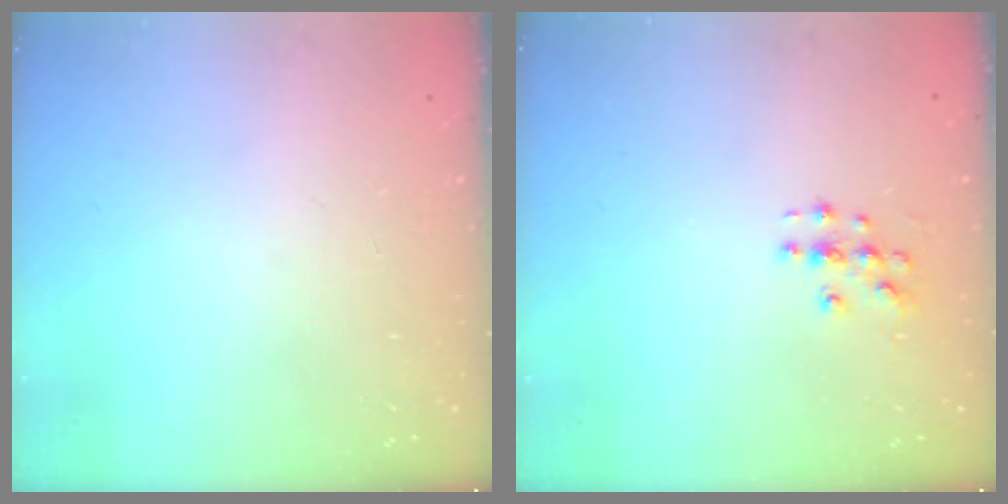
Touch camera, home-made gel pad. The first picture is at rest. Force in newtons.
{"total": 3.5, "press": 3.4, "slide": 0.2}